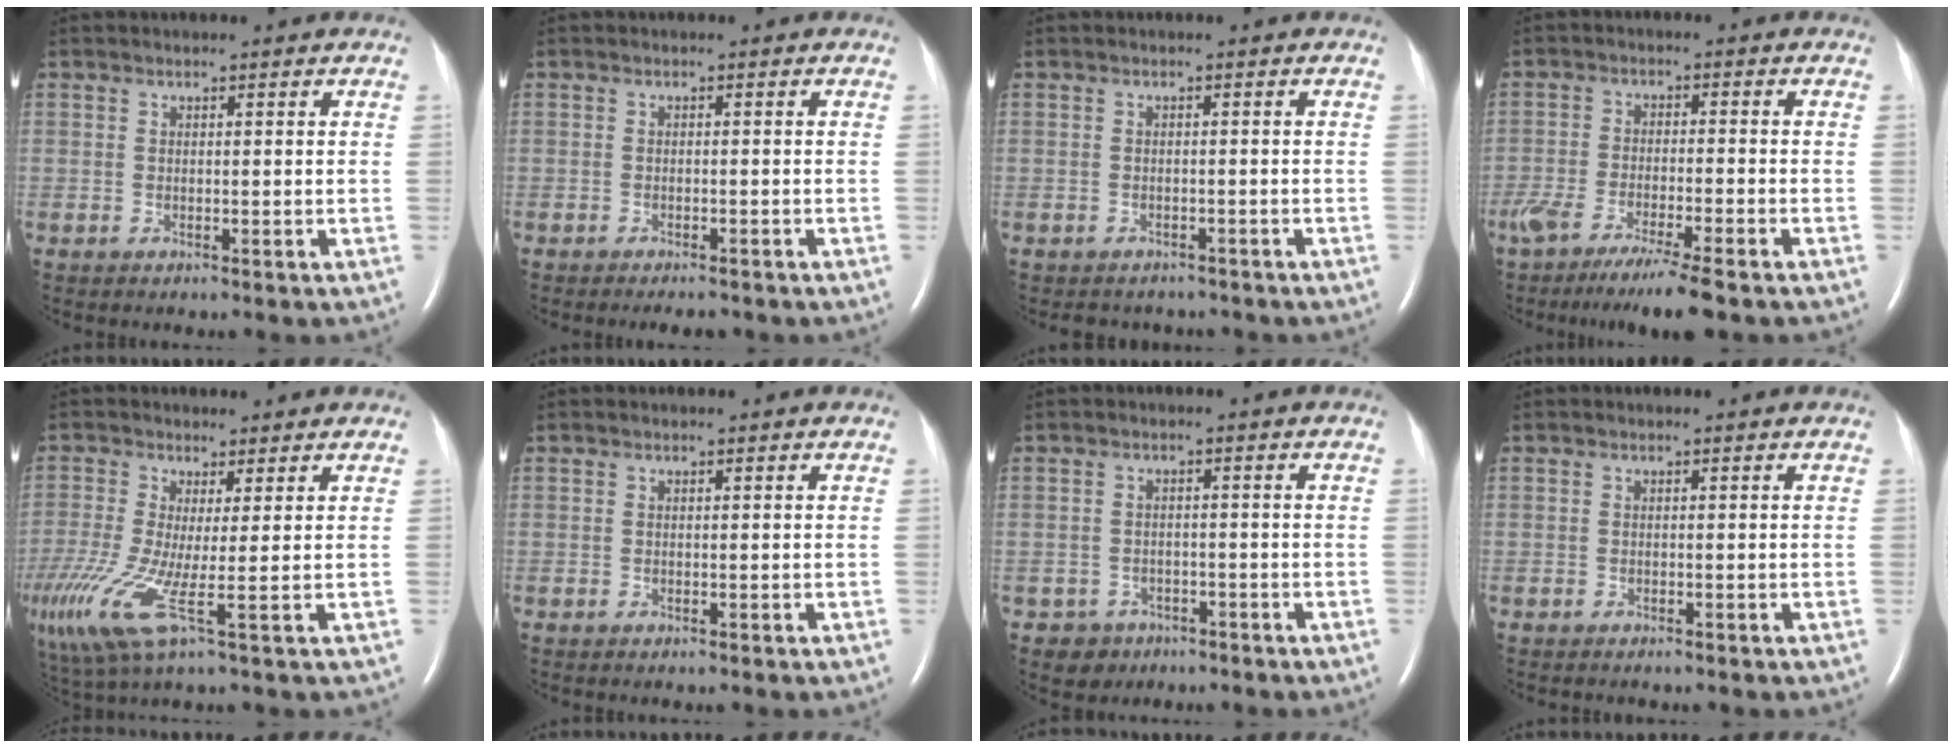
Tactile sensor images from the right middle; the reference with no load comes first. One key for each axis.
{"total": 2.1, "fx": -1.9, "fy": 0.5, "fz": 0.9, "tx": -0.014, "ty": -0.004, "tz": -0.021}
{"total": 4.1, "fx": -3.6, "fy": 1.9, "fz": 0.3, "tx": -0.006, "ty": 0.003, "tz": -0.041}
{"total": 9.6, "fx": -7.2, "fy": 0.0, "fz": 6.3, "tx": -0.104, "ty": -0.025, "tz": -0.118}
{"total": 11.5, "fx": -3.1, "fy": 1.8, "fz": 10.9, "tx": -0.263, "ty": -0.028, "tz": -0.053}
{"total": 0.0}
{"total": 3.3, "fx": -2.1, "fy": 2.5, "fz": -0.3, "tx": 0.001, "ty": 0.010, "tz": -0.032}
{"total": 0.7, "fx": -0.6, "fy": 0.1, "fz": 0.3, "tx": -0.007, "ty": -0.001, "tz": -0.008}